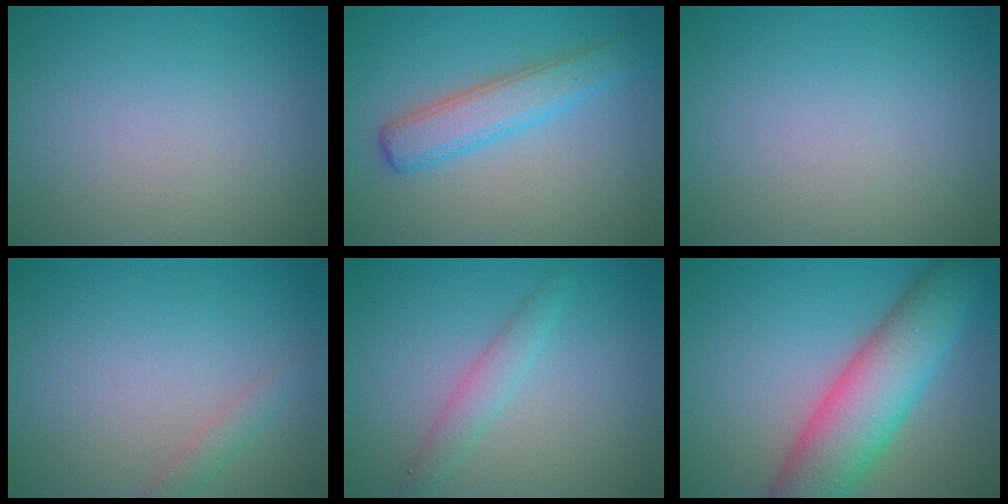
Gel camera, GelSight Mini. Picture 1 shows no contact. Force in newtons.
{"total": 3.9, "press": 3.9, "slide": 0.1}
{"total": 0.0}
{"total": 1.3, "press": 1.3, "slide": 0.1}
{"total": 2.5, "press": 2.5, "slide": 0.1}
{"total": 9.5, "press": 9.5, "slide": 0.3}